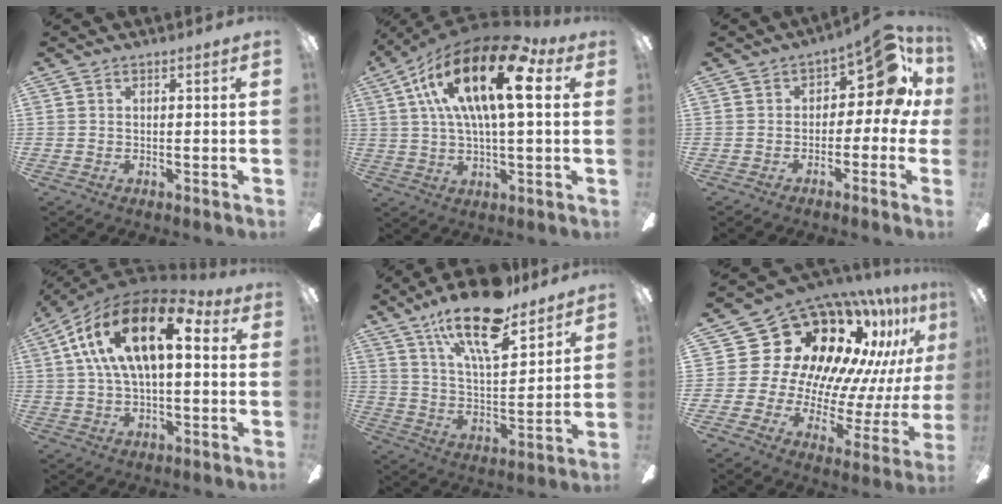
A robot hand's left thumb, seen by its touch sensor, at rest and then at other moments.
{"total": 22.8, "force": [8.9, 8.1, 19.4], "torque": [-0.345, -0.030, 0.138]}
{"total": 10.6, "force": [3.3, 5.3, 8.5], "torque": [-0.114, -0.014, 0.052]}
{"total": 21.4, "force": [7.8, 10.0, 17.3], "torque": [-0.336, -0.015, 0.122]}
{"total": 20.9, "force": [14.4, 7.1, 13.4], "torque": [-0.237, -0.076, 0.244]}
{"total": 25.0, "force": [14.5, 15.8, 12.9], "torque": [-0.201, -0.140, 0.293]}